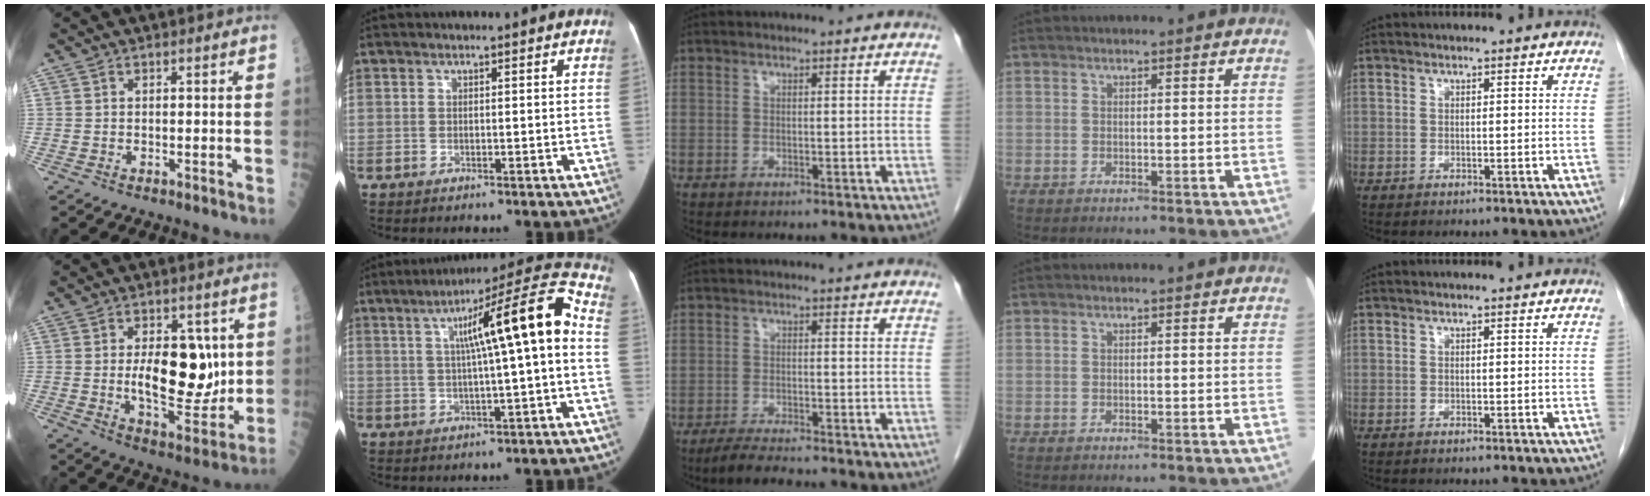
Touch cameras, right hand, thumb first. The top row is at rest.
{"thumb": {"total": 14.4, "force": [1.3, 7.4, 12.3], "torque": [-0.147, -0.018, 0.029]}, "index": {"total": 14.9, "force": [1.5, 0.7, 14.8], "torque": [-0.214, 0.042, 0.022]}, "middle": {"total": 4.4, "force": [-3.9, 0.2, 2.1], "torque": [-0.039, -0.014, -0.068]}}